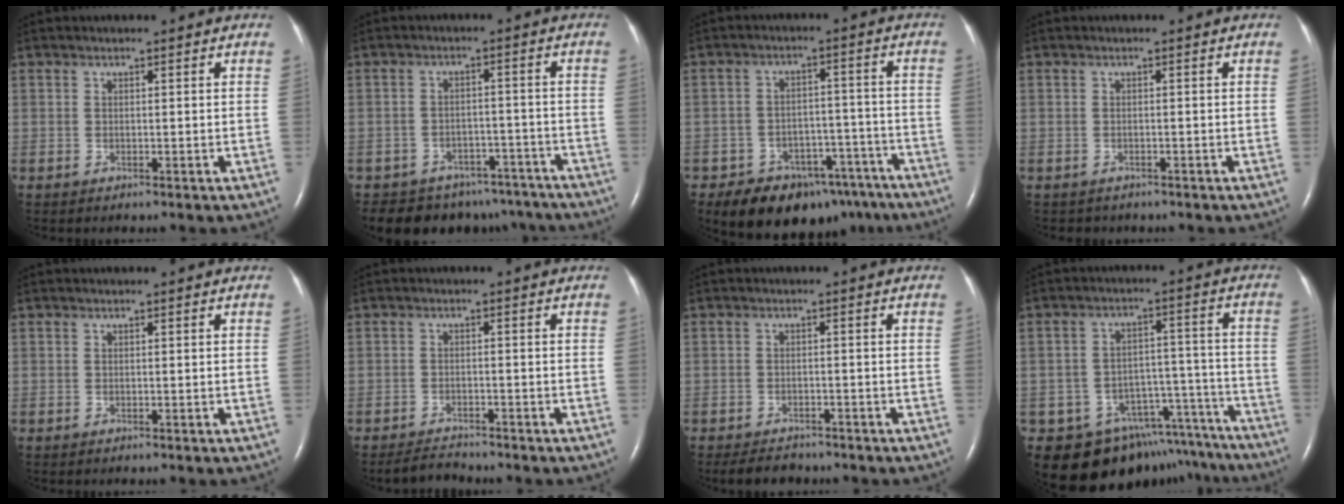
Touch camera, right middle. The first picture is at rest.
{"total": 12.2, "force": [-10.2, 6.3, 2.0], "torque": [-0.023, 0.024, -0.117]}
{"total": 14.6, "force": [-11.1, 7.9, 5.3], "torque": [-0.064, 0.029, -0.144]}
{"total": 1.7, "force": [-1.4, 0.9, 0.0], "torque": [-0.010, 0.001, -0.019]}
{"total": 0.0}
{"total": 2.4, "force": [-2.4, 0.2, 0.2], "torque": [-0.012, -0.013, -0.041]}
{"total": 4.1, "force": [-3.6, 1.6, 1.2], "torque": [-0.024, -0.006, -0.052]}
{"total": 16.5, "force": [-14.1, 8.1, 3.1], "torque": [-0.030, 0.057, -0.175]}